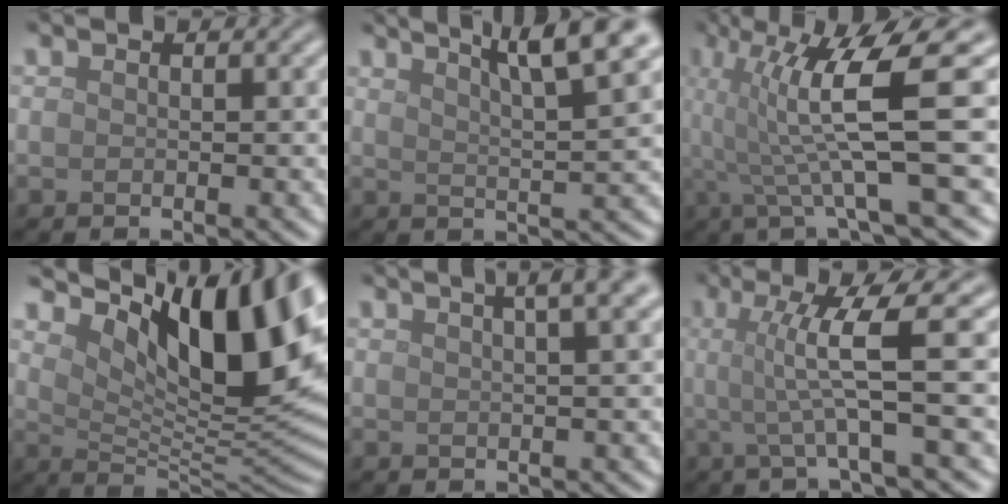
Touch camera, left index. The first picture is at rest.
{"total": 8.0, "force": [4.9, 1.6, 6.2], "torque": [-0.067, 0.027, 0.056]}
{"total": 8.1, "force": [0.8, 1.1, 8.0], "torque": [-0.138, 0.005, 0.012]}
{"total": 13.4, "force": [6.5, 4.8, 10.7], "torque": [-0.148, 0.005, 0.112]}
{"total": 5.8, "force": [3.3, 2.1, 4.4], "torque": [-0.028, 0.040, 0.015]}
{"total": 5.8, "force": [0.5, 0.7, 5.7], "torque": [-0.101, 0.003, 0.007]}